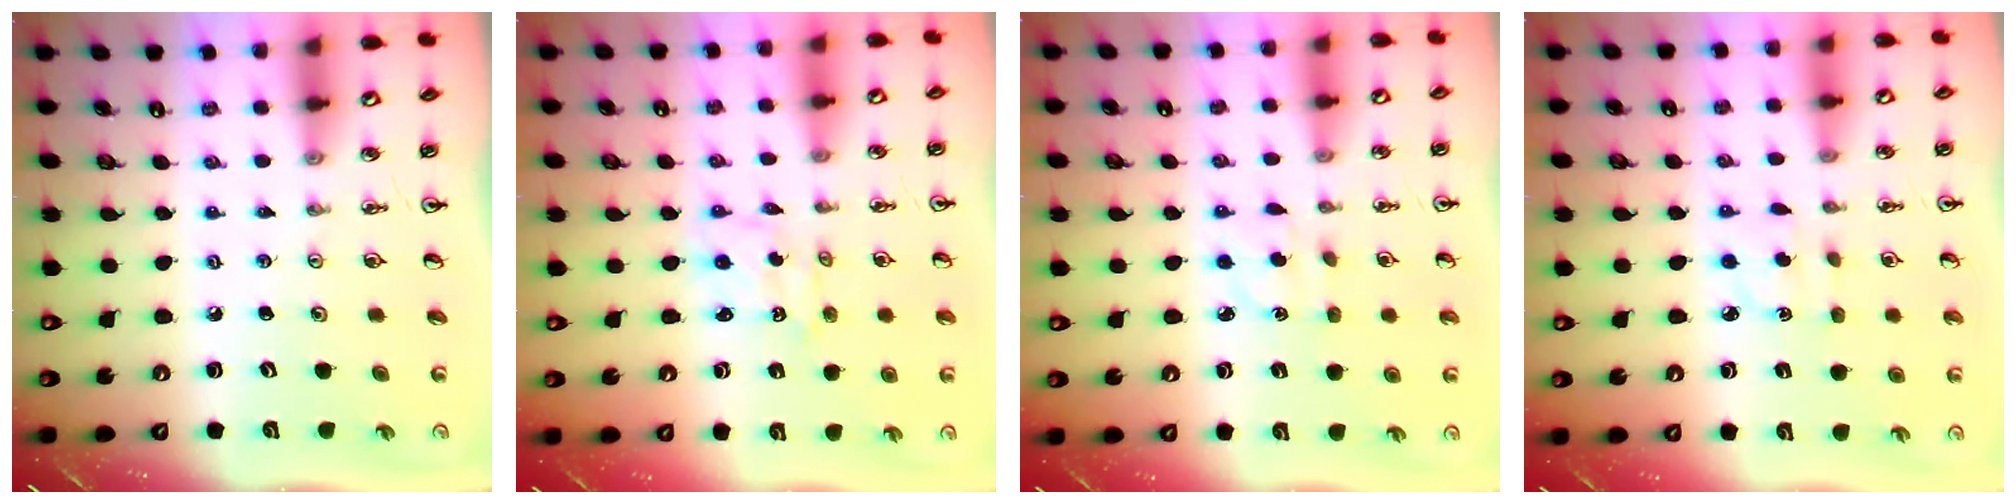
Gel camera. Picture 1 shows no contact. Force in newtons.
{"total": 1.1, "press": 1.1, "slide": 0.1}
{"total": 4.0, "press": 3.9, "slide": 0.6}
{"total": 3.1, "press": 3.0, "slide": 0.7}